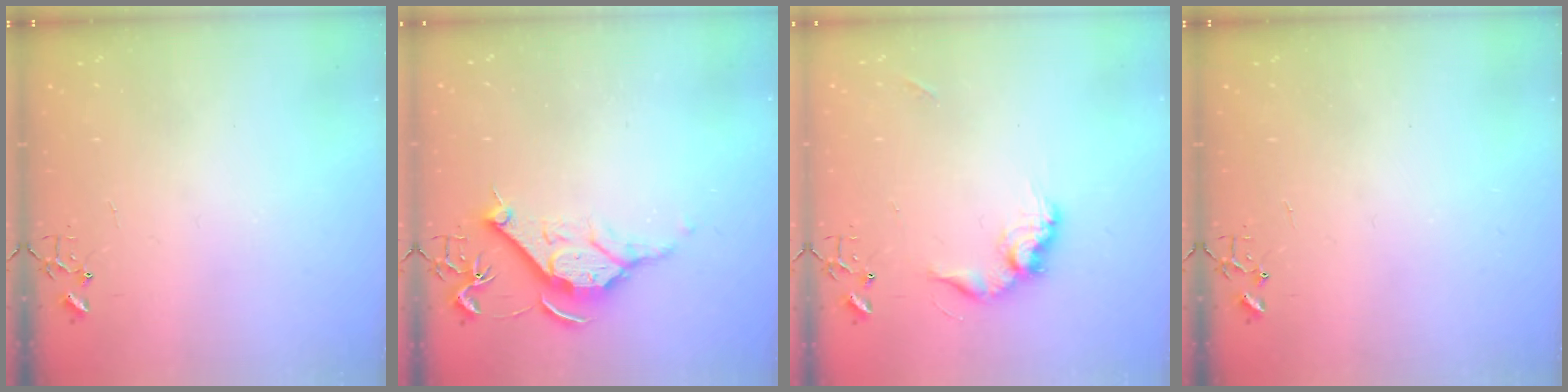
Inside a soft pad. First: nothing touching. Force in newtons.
{"total": 11.4, "press": 11.4, "slide": 0.8}
{"total": 12.6, "press": 12.6, "slide": 0.7}
{"total": 0.0}